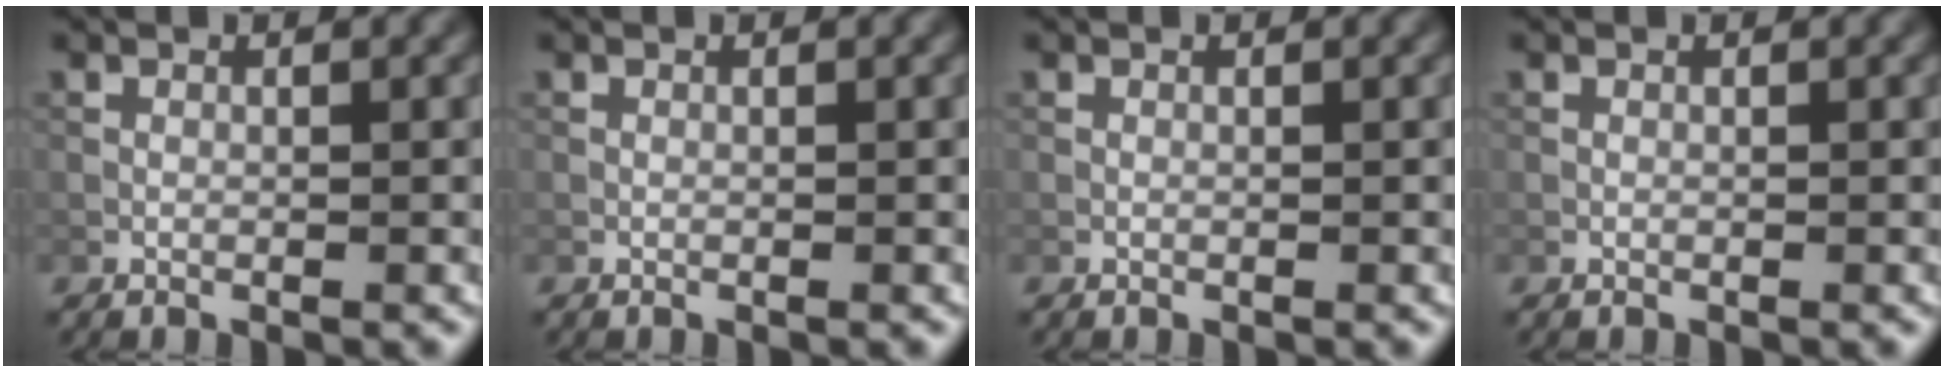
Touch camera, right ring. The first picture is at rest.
{"total": 0.0}
{"total": 0.0}
{"total": 0.0}